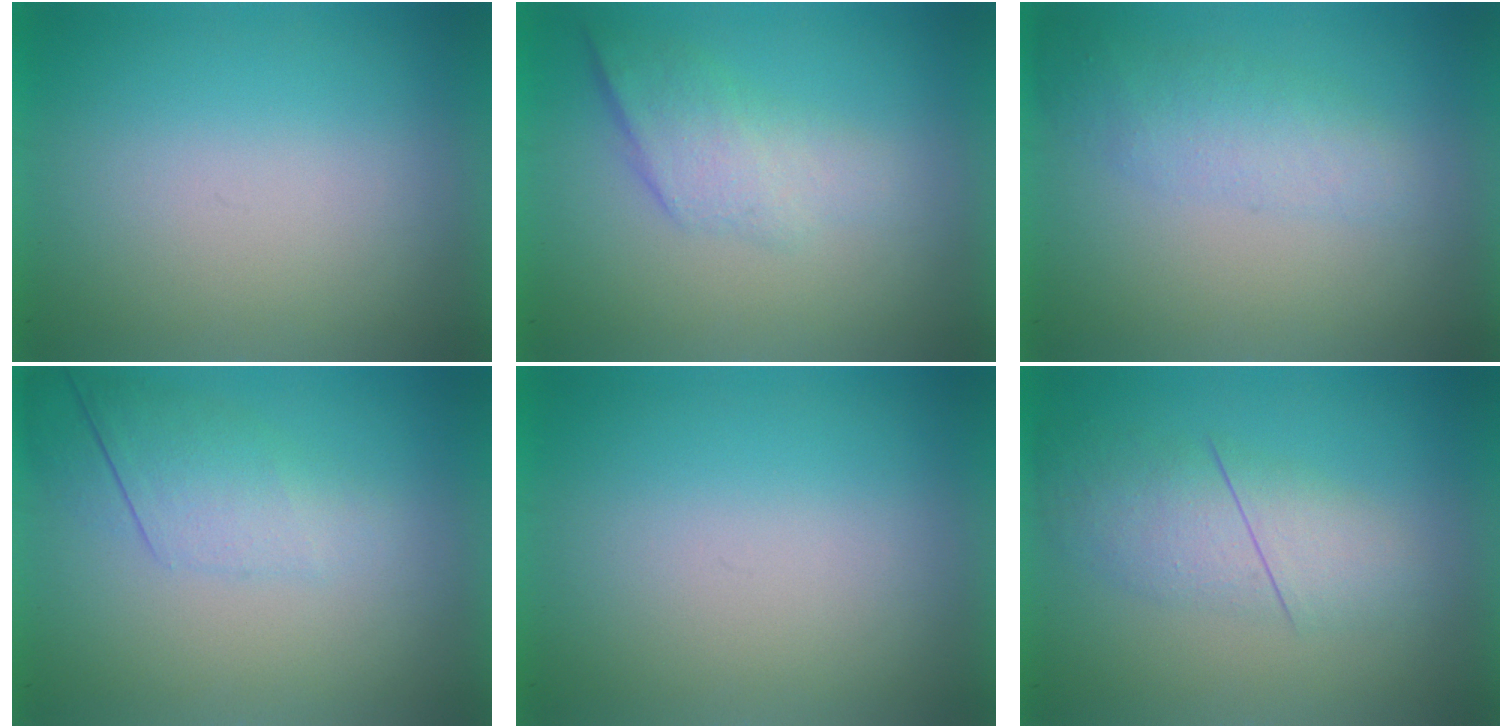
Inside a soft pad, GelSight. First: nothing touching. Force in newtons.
{"total": 2.2}
{"total": 2.1}
{"total": 2.2}
{"total": 0.0}
{"total": 2.8}